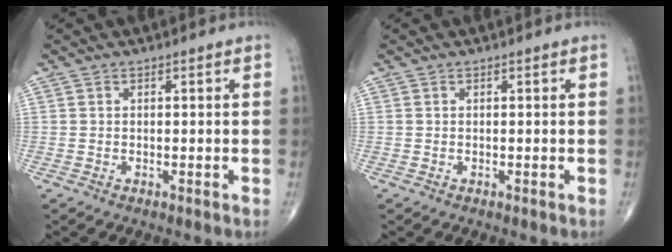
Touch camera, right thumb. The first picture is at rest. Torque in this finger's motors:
{"motor_torque": [-0.17, 0.17, 0.05, 0.14, 0.00]}